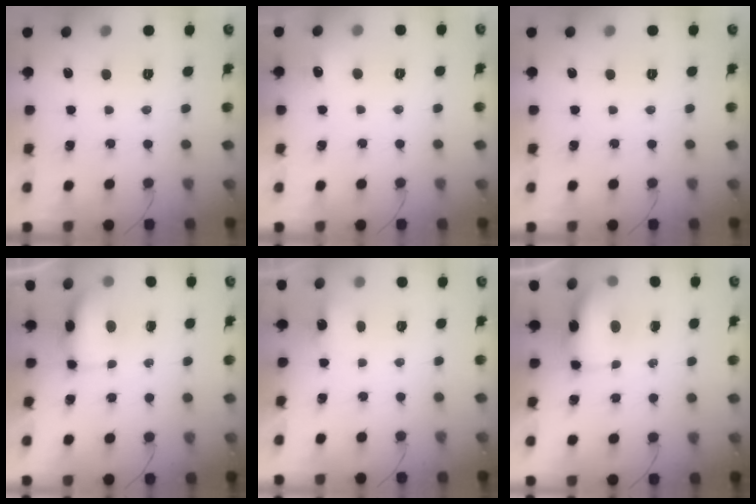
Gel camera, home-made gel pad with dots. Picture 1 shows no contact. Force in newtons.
{"total": 7.4, "press": 3.4, "slide": 6.5}
{"total": 0.0}
{"total": 6.1, "press": 6.0, "slide": 0.6}
{"total": 1.8, "press": 1.6, "slide": 0.8}
{"total": 8.5, "press": 8.5, "slide": 0.6}